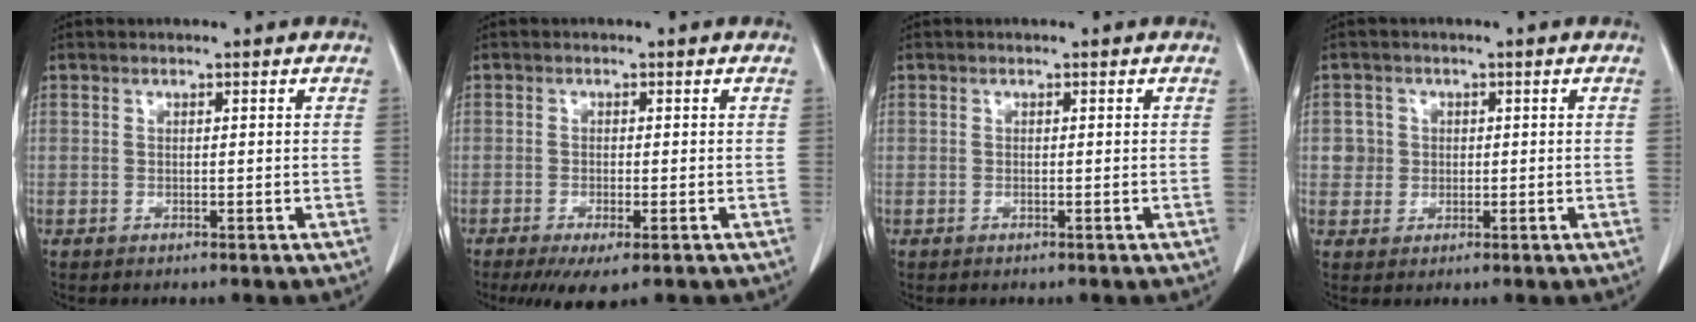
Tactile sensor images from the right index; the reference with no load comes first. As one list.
[{"total": 4.8, "force": [-2.9, 0.9, 3.7], "torque": [-0.057, -0.014, -0.044]}, {"total": 0.0}, {"total": 2.9, "force": [0.3, 2.9, 0.1], "torque": [0.009, 0.007, 0.005]}]